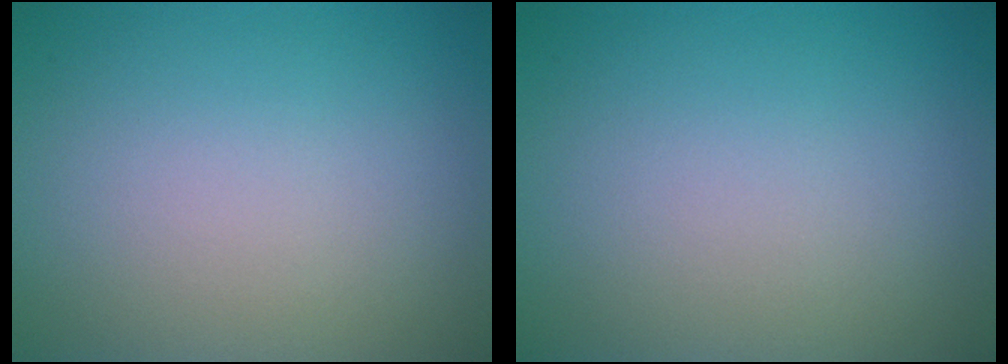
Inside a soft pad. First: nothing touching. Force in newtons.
{"total": 0.0}